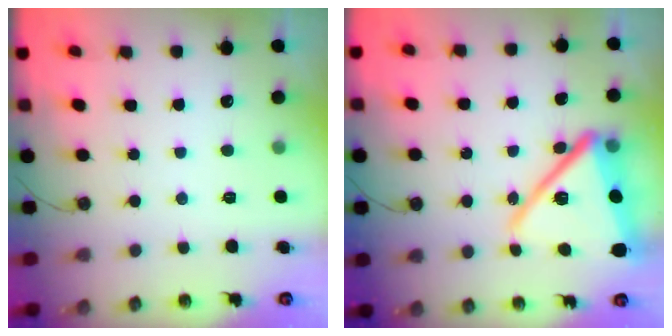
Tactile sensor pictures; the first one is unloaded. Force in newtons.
{"total": 21.8, "press": 21.7, "slide": 1.9}